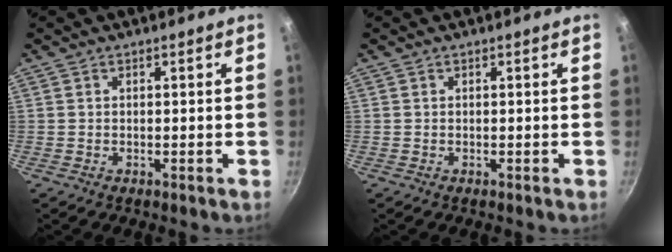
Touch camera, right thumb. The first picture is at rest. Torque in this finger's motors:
{"motor_torque": [0.00, 0.00, 0.04, -0.04, 0.00]}